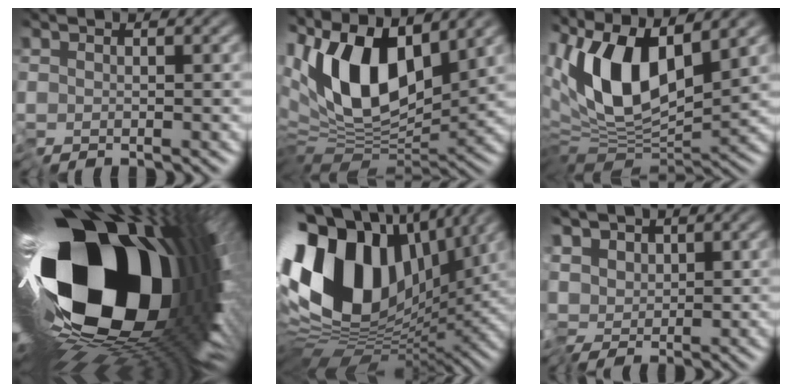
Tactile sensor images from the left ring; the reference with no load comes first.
{"total": 11.8, "force": [3.4, 5.7, 9.8], "torque": [-0.174, 0.002, 0.050]}
{"total": 10.9, "force": [2.8, 4.4, 9.6], "torque": [-0.180, 0.006, 0.042]}
{"total": 21.0, "force": [0.5, 11.2, 17.8], "torque": [-0.286, -0.068, 0.005]}
{"total": 15.9, "force": [3.2, 10.6, 11.5], "torque": [-0.249, 0.020, 0.046]}
{"total": 2.4, "force": [-0.1, 2.0, 1.4], "torque": [-0.021, 0.013, -0.014]}